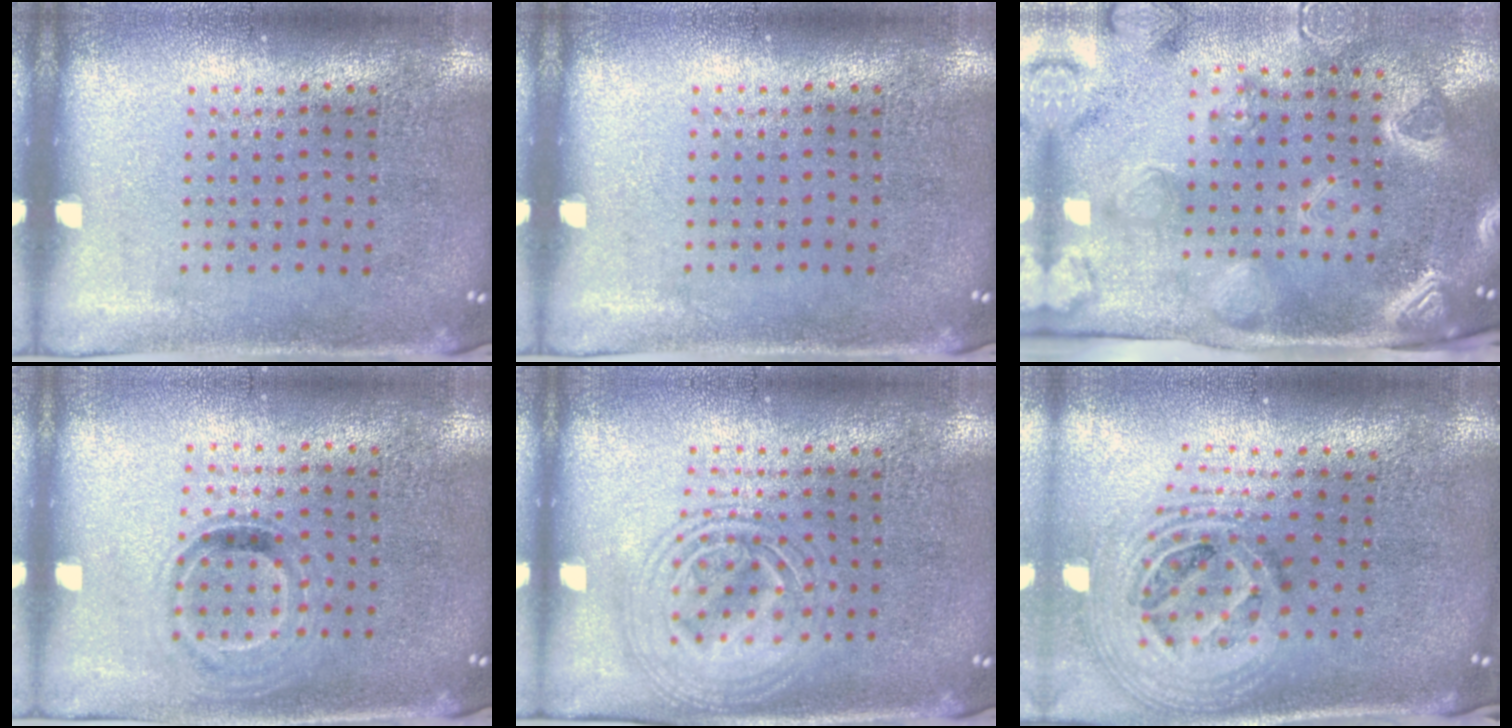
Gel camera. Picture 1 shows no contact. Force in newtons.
{"total": 0.0}
{"total": 3.8, "press": 3.0, "slide": 2.2}
{"total": 1.0, "press": 0.9, "slide": 0.5}
{"total": 2.4, "press": 2.4, "slide": 0.2}
{"total": 2.8, "press": 1.9, "slide": 2.0}